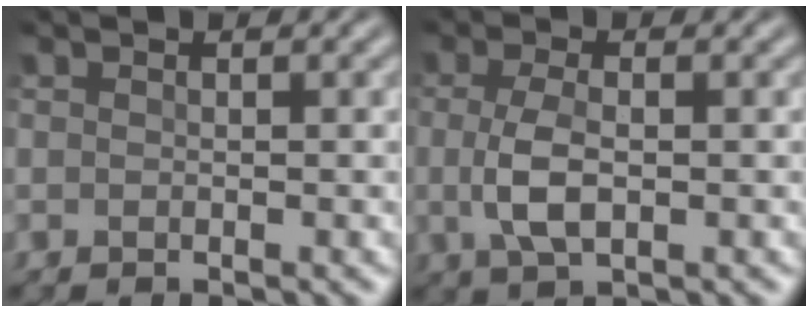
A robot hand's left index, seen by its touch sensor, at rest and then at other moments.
{"total": 3.5, "force": [-0.2, 1.4, 3.2], "torque": [-0.082, 0.000, 0.000]}